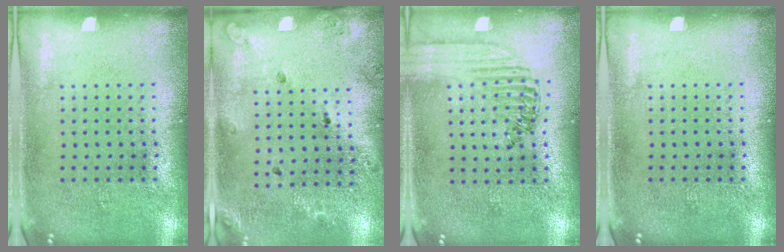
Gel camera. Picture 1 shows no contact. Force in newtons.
{"total": 1.2, "press": 1.1, "slide": 0.5}
{"total": 1.5, "press": 1.3, "slide": 0.7}
{"total": 0.0}